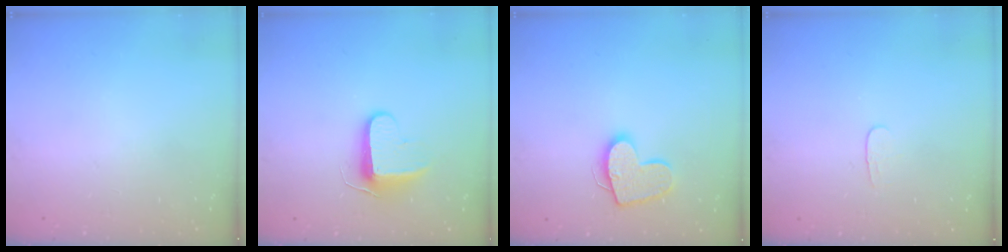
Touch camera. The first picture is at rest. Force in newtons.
{"total": 9.1, "press": 9.1, "slide": 0.8}
{"total": 13.9, "press": 13.8, "slide": 1.1}
{"total": 3.8, "press": 3.8, "slide": 0.3}